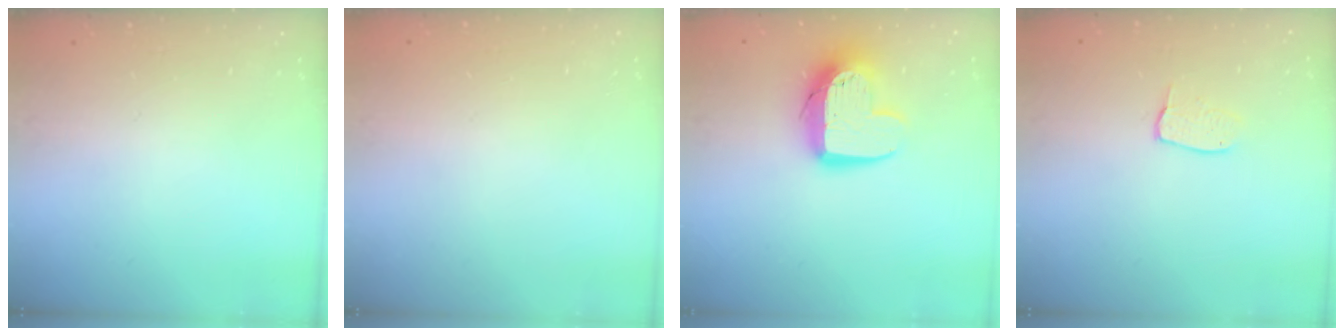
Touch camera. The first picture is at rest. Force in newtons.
{"total": 0.0}
{"total": 11.0, "press": 10.9, "slide": 0.9}
{"total": 5.2, "press": 5.2, "slide": 0.3}